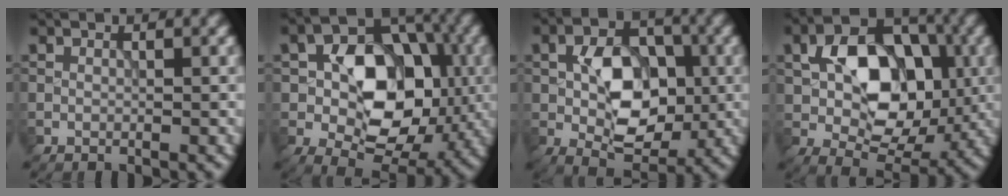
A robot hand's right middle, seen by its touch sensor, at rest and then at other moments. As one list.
[{"total": 10.9, "force": [-0.5, 7.4, 7.9], "torque": [-0.115, 0.010, -0.011]}, {"total": 7.4, "force": [-0.4, 4.7, 5.7], "torque": [-0.093, 0.001, -0.009]}, {"total": 9.9, "force": [0.5, 6.7, 7.3], "torque": [-0.113, 0.010, 0.005]}]